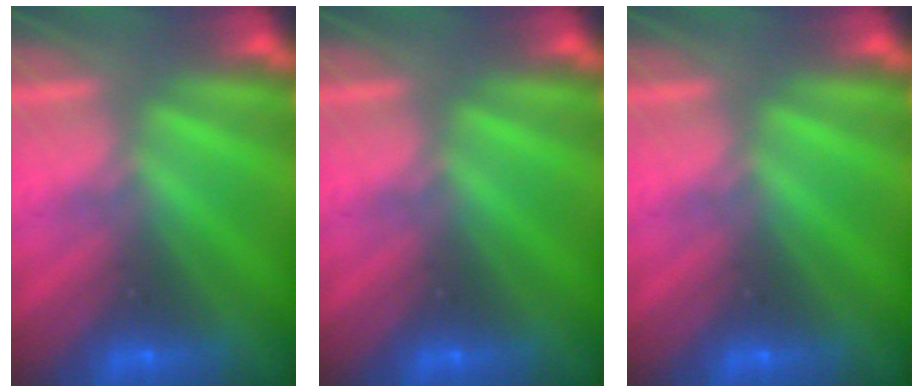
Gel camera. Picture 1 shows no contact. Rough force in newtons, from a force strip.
{"total": 0.0}
{"total": 0.0}